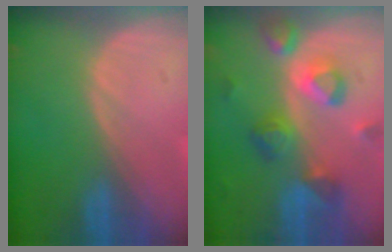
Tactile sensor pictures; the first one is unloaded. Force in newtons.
{"total": 9.1, "press": 8.1, "slide": 4.0}